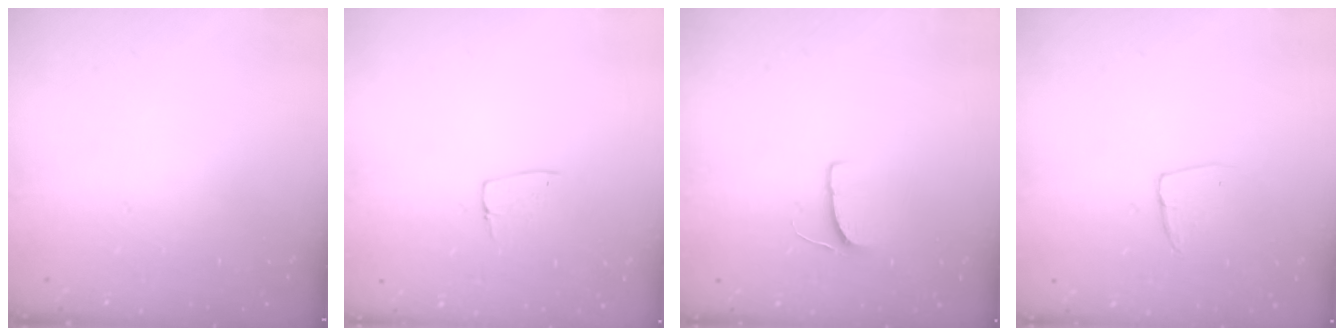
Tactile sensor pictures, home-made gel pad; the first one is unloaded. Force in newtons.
{"total": 5.5, "press": 5.5, "slide": 0.4}
{"total": 6.4, "press": 6.4, "slide": 0.5}
{"total": 5.6, "press": 5.5, "slide": 0.5}